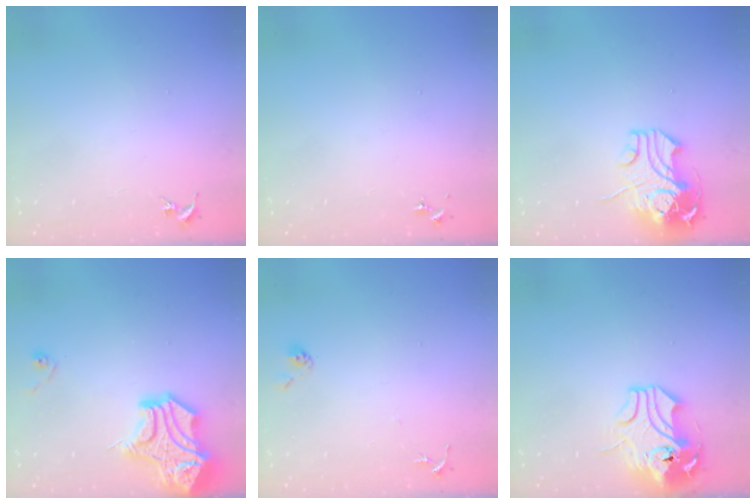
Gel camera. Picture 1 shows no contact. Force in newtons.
{"total": 0.0}
{"total": 12.8, "press": 12.6, "slide": 2.3}
{"total": 21.1, "press": 21.0, "slide": 2.6}
{"total": 5.9, "press": 5.9, "slide": 0.5}
{"total": 12.0, "press": 11.8, "slide": 2.2}